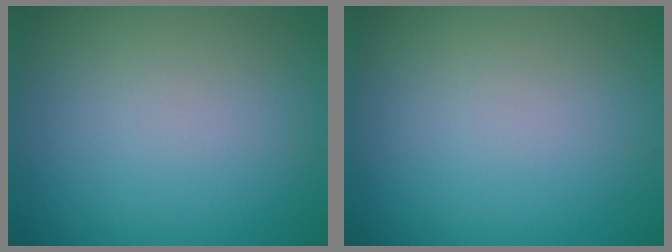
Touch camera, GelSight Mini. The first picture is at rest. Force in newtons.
{"total": 0.0}